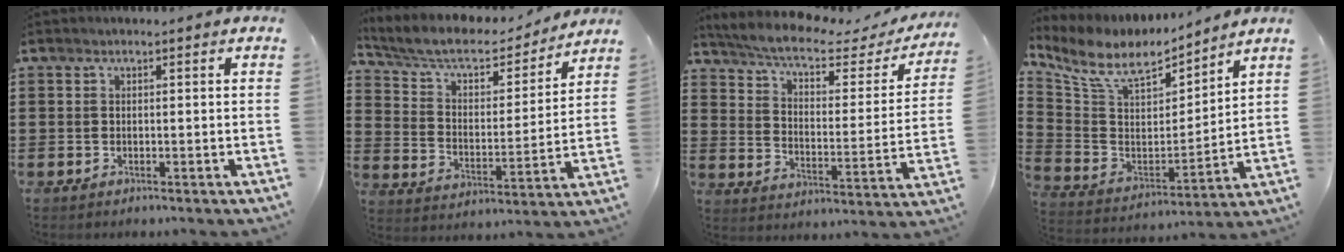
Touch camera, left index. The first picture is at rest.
{"total": 7.0, "force": [5.8, 2.4, 3.2], "torque": [-0.088, -0.033, 0.098]}
{"total": 6.4, "force": [5.0, 1.0, 3.7], "torque": [-0.094, -0.026, 0.082]}
{"total": 9.2, "force": [7.0, 3.8, 4.7], "torque": [-0.128, -0.037, 0.120]}